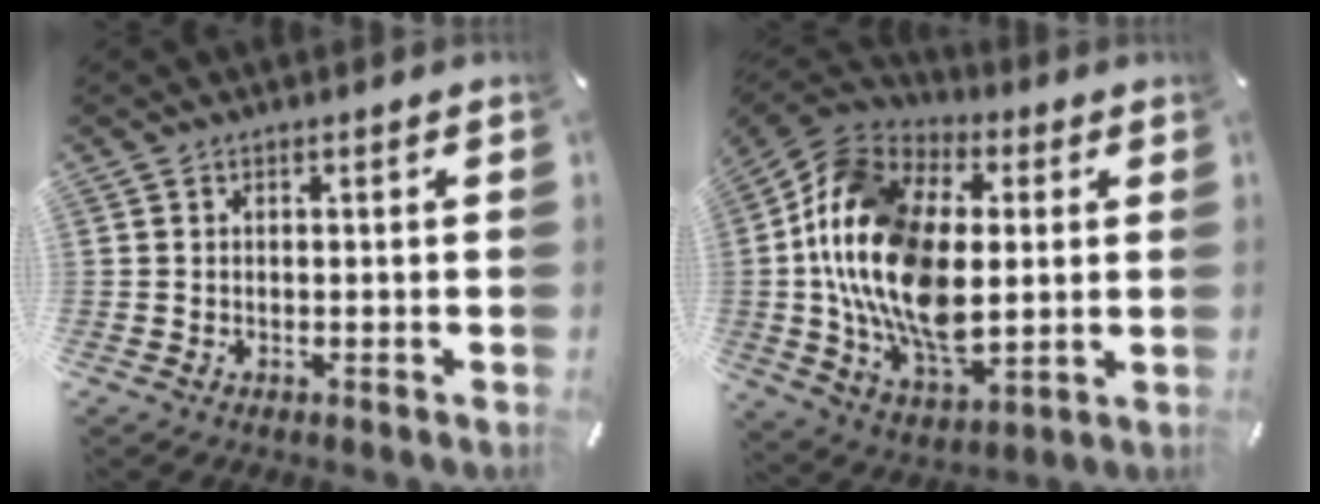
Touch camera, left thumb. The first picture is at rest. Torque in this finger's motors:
{"motor_torque": [2.32, 2.69, 2.77, 0.00, 1.05]}